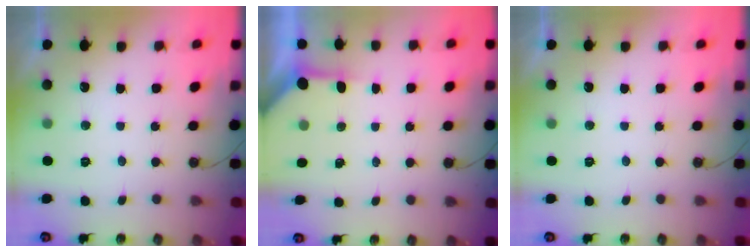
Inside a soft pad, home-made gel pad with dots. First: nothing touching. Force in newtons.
{"total": 3.0, "press": 3.0, "slide": 0.3}
{"total": 0.0}